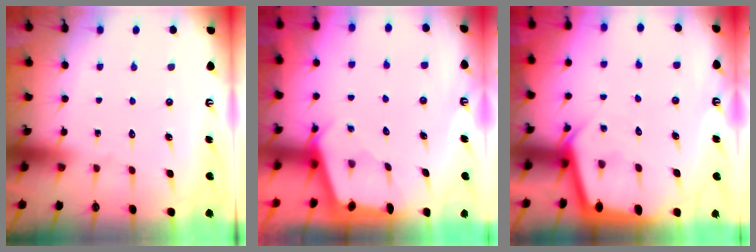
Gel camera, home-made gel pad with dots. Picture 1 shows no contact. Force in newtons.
{"total": 2.4, "press": 2.4, "slide": 0.3}
{"total": 3.8, "press": 3.7, "slide": 0.5}